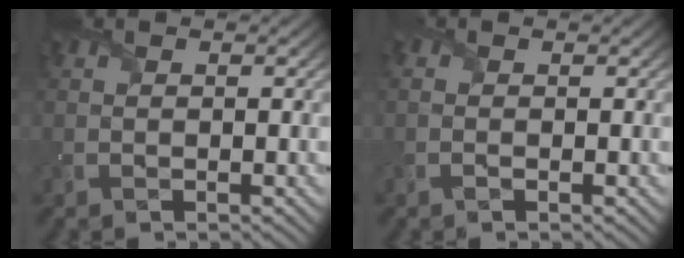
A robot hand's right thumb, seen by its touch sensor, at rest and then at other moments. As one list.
[{"total": 1.1, "force": [-0.4, 0.7, 0.7], "torque": [-0.011, -0.001, -0.006]}]